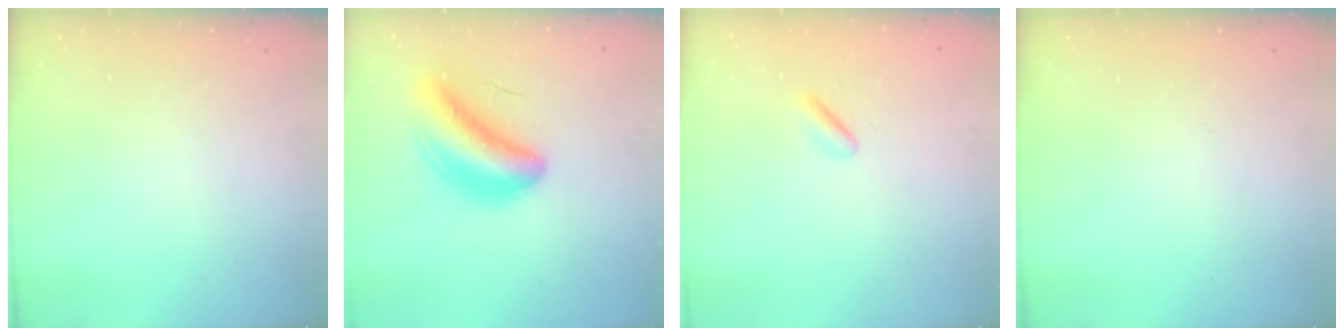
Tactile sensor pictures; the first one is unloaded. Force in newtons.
{"total": 8.5, "press": 7.9, "slide": 3.1}
{"total": 1.4, "press": 1.1, "slide": 0.9}
{"total": 0.0}